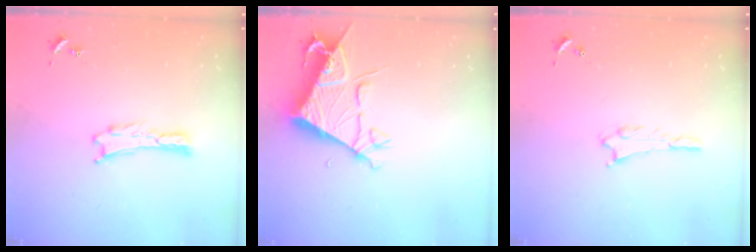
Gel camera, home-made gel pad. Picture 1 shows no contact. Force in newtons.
{"total": 6.6, "press": 6.6, "slide": 0.7}
{"total": 1.8, "press": 1.8, "slide": 0.2}